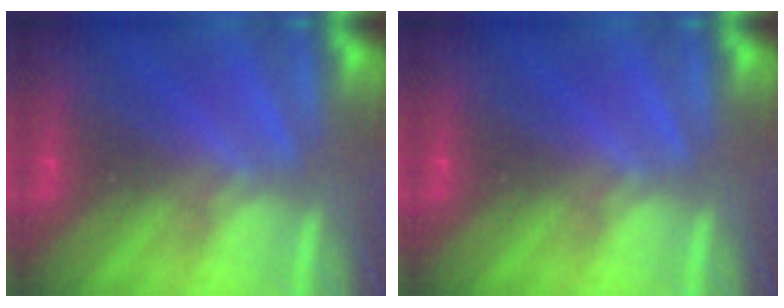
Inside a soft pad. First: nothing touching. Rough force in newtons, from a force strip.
{"total": 0.0}